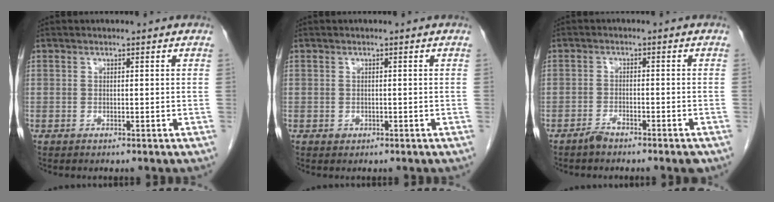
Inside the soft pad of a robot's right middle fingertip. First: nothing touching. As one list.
[{"total": 0.6, "force": [-0.3, 0.5, 0.2], "torque": [-0.004, 0.002, -0.003]}, {"total": 3.3, "force": [-2.8, 0.7, 1.7], "torque": [-0.024, -0.001, -0.045]}]